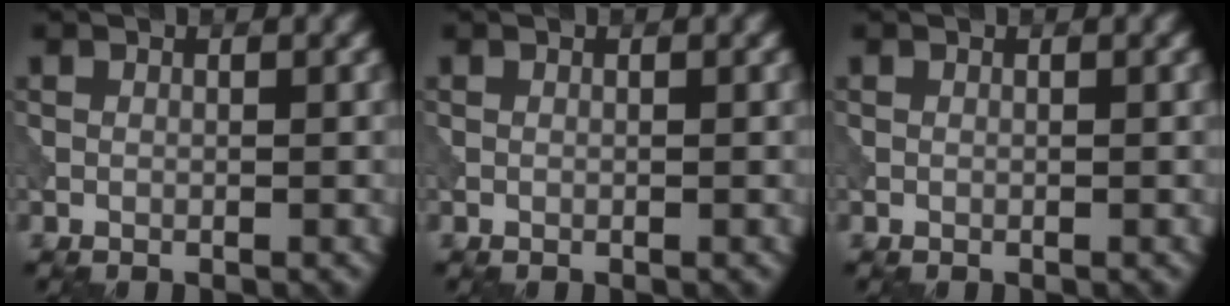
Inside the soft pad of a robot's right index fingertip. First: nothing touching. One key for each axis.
{"total": 0.0}
{"total": 0.0}